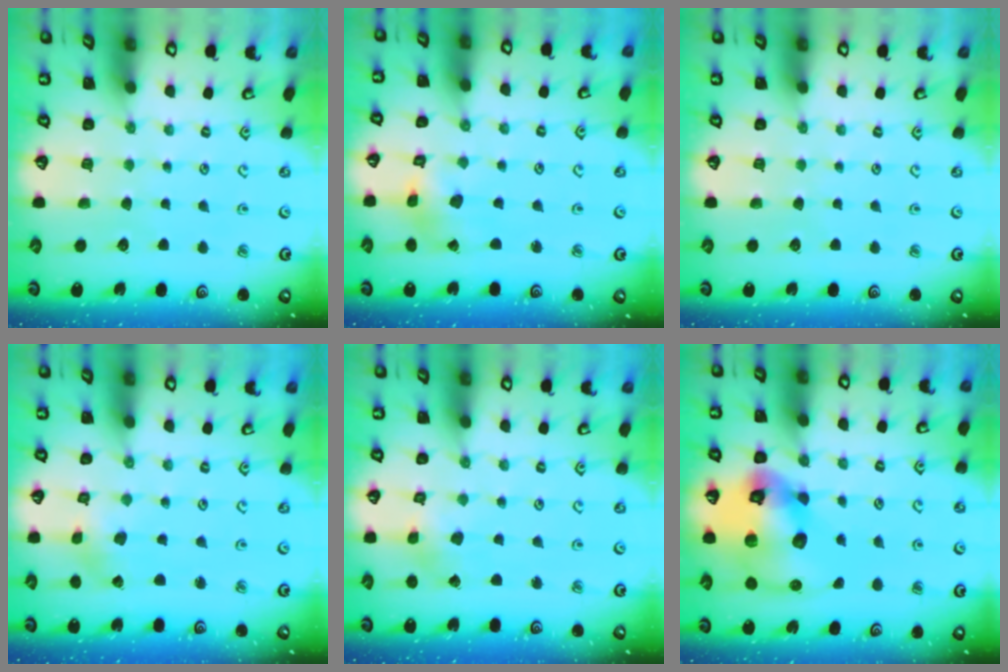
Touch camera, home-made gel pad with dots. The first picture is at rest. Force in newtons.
{"total": 5.2, "press": 5.1, "slide": 0.6}
{"total": 0.0}
{"total": 1.4, "press": 1.4, "slide": 0.2}
{"total": 2.3, "press": 2.3, "slide": 0.4}
{"total": 19.8, "press": 19.6, "slide": 2.8}